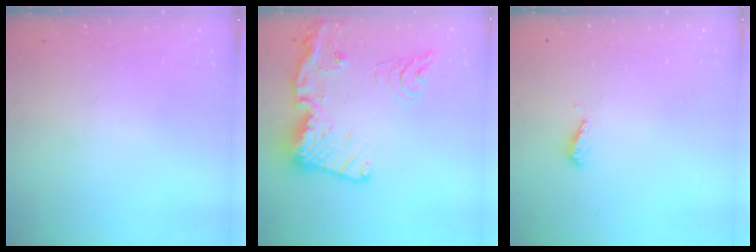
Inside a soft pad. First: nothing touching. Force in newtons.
{"total": 21.7, "press": 21.5, "slide": 2.2}
{"total": 3.6, "press": 3.6, "slide": 0.5}